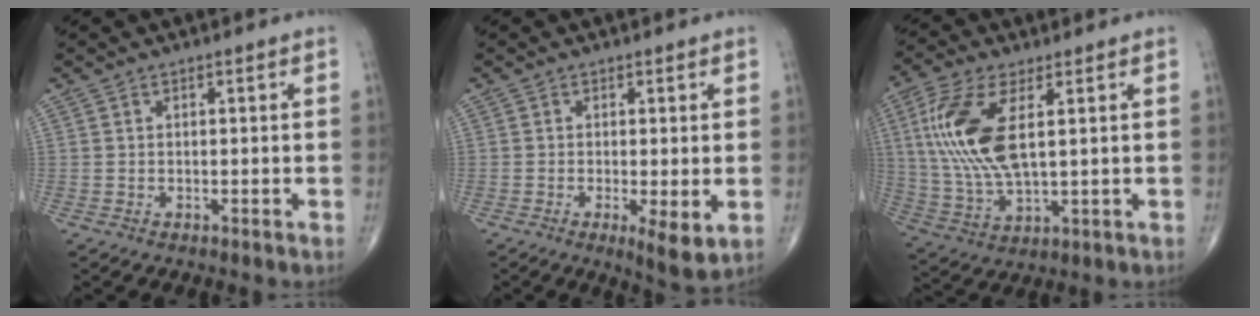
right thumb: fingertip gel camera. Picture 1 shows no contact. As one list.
[{"total": 5.3, "force": [-1.1, 1.3, 5.0], "torque": [-0.084, -0.018, -0.019]}, {"total": 15.2, "force": [3.4, 6.4, 13.4], "torque": [-0.302, -0.008, 0.071]}]